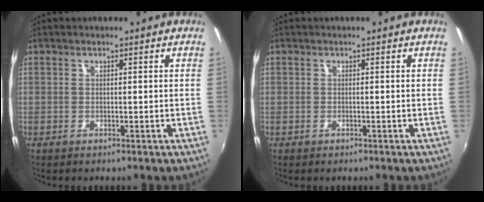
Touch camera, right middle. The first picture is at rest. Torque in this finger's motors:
{"motor_torque": [-0.91, 0.46, -0.10, -0.10]}